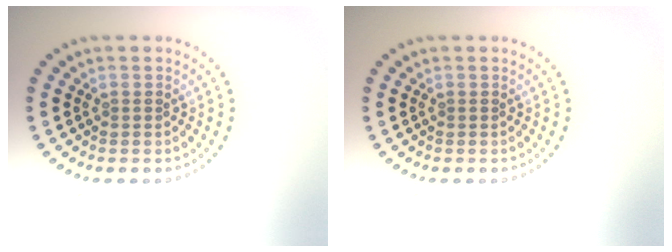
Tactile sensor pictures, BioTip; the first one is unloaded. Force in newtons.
{"total": 0.0}